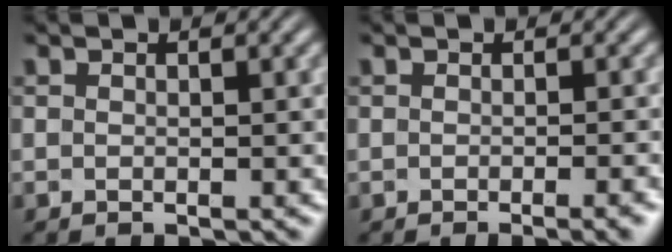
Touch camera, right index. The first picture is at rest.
{"total": 1.6, "force": [-1.1, -0.1, 1.2], "torque": [-0.007, 0.010, -0.022]}